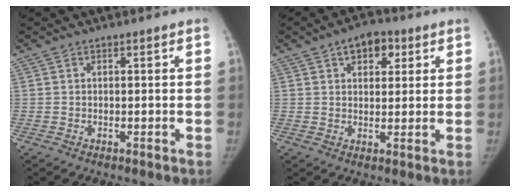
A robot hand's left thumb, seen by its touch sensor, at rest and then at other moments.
{"total": 6.7, "force": [3.1, 4.2, 4.1], "torque": [-0.028, -0.005, 0.040]}